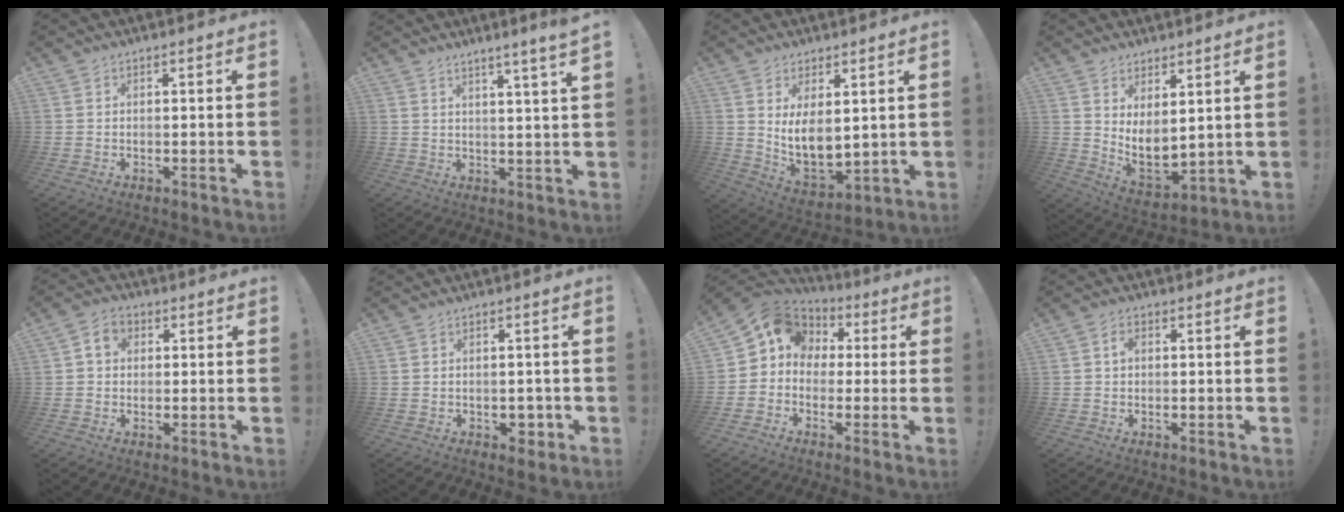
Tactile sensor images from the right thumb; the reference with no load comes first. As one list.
[{"total": 4.7, "force": [3.1, -1.1, 3.3], "torque": [-0.048, -0.024, 0.046]}, {"total": 9.8, "force": [3.5, 5.3, 7.5], "torque": [-0.130, -0.047, 0.072]}, {"total": 7.5, "force": [3.4, 4.0, 5.3], "torque": [-0.072, -0.054, 0.077]}, {"total": 5.2, "force": [1.4, 4.1, 2.8], "torque": [-0.040, 0.005, 0.026]}, {"total": 3.2, "force": [-0.7, 2.6, 1.8], "torque": [-0.016, 0.001, -0.010]}, {"total": 9.0, "force": [1.9, 8.2, 3.4], "torque": [-0.052, -0.005, 0.042]}, {"total": 2.1, "force": [0.3, 1.5, 1.4], "torque": [-0.016, 0.003, 0.001]}]